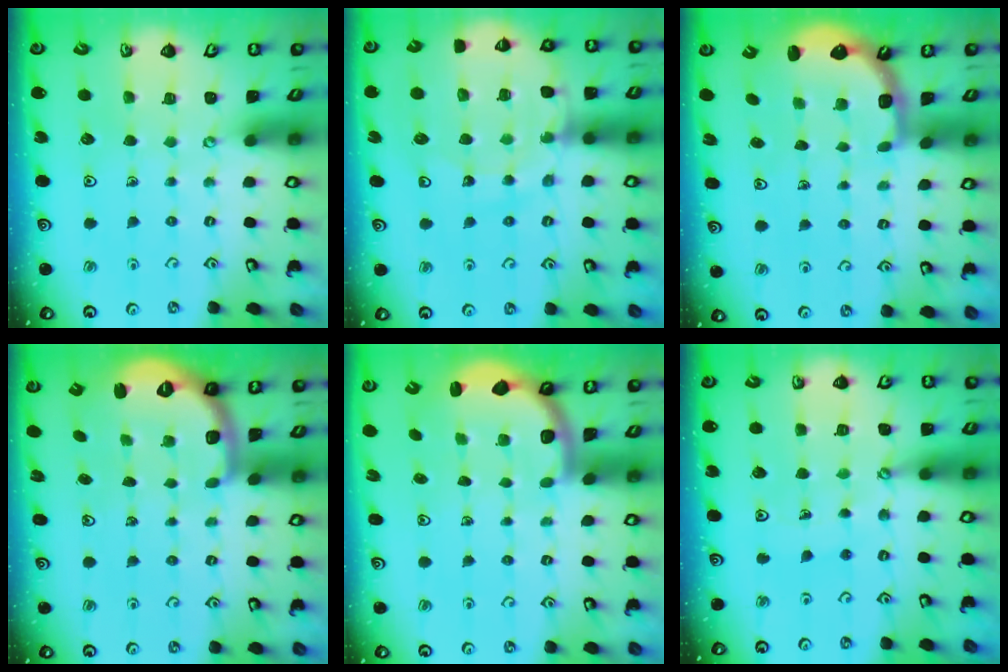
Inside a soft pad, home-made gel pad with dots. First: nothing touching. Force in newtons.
{"total": 16.0, "press": 15.7, "slide": 2.8}
{"total": 2.6, "press": 2.2, "slide": 1.4}
{"total": 2.5, "press": 1.9, "slide": 1.6}
{"total": 2.6, "press": 2.5, "slide": 0.7}
{"total": 7.3, "press": 7.1, "slide": 1.7}